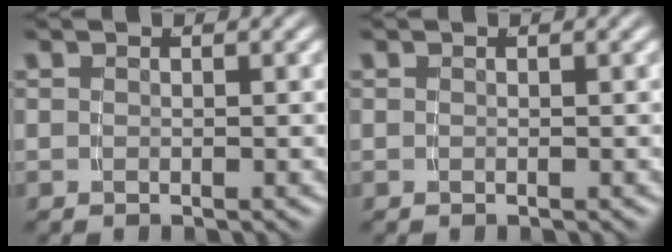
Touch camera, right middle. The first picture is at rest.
{"total": 0.0}